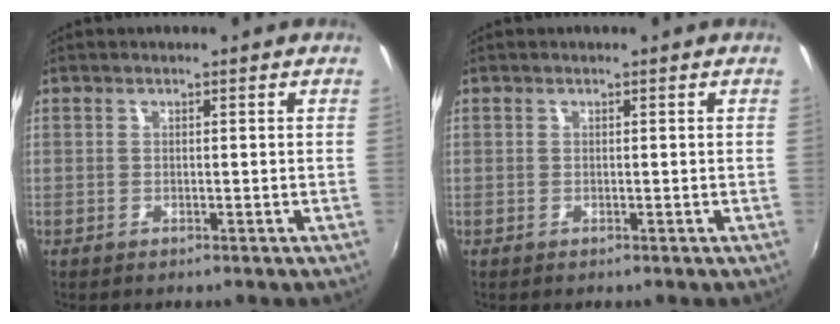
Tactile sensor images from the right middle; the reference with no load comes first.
{"total": 0.0}